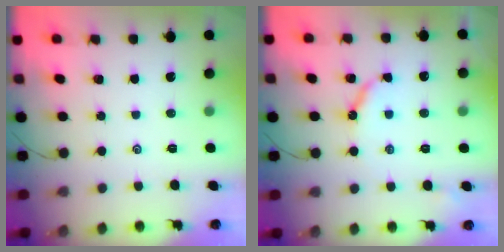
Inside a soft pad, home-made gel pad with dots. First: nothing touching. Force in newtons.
{"total": 7.2, "press": 7.2, "slide": 0.5}